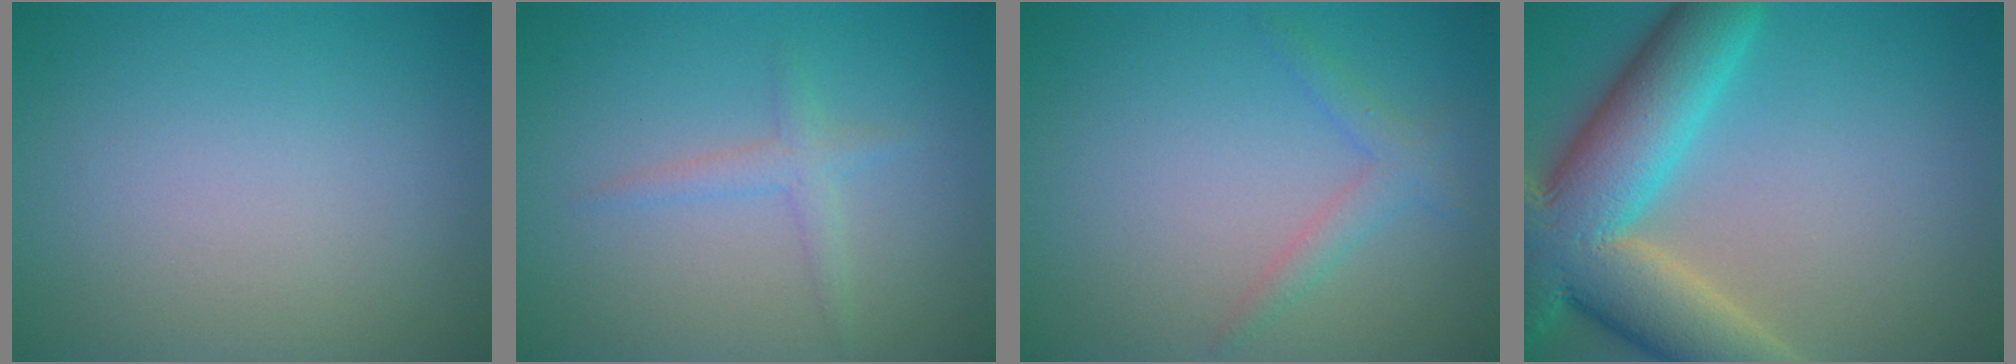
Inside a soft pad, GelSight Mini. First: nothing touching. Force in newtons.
{"total": 1.6, "press": 1.6, "slide": 0.0}
{"total": 1.8, "press": 1.8, "slide": 0.1}
{"total": 11.9, "press": 11.9, "slide": 0.9}